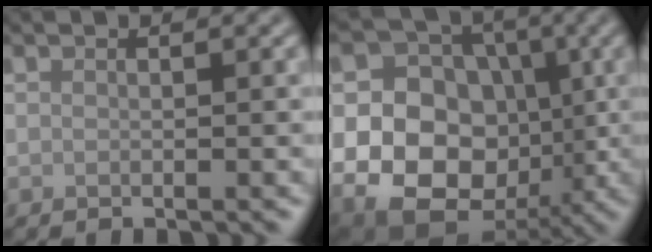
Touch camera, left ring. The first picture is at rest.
{"total": 16.6, "force": [-1.8, 14.2, 8.4], "torque": [-0.151, 0.014, -0.053]}